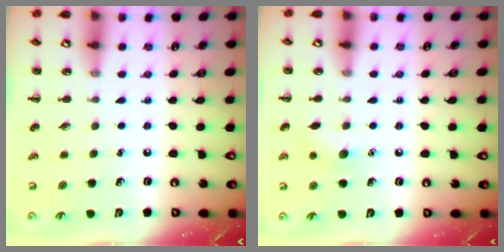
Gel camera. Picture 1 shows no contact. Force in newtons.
{"total": 7.8, "press": 7.5, "slide": 2.0}